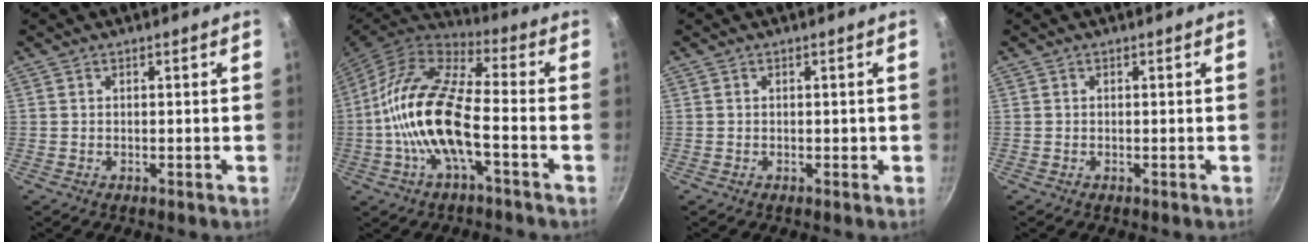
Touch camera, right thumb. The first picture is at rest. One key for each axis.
{"total": 17.1, "fx": -3.5, "fy": 6.5, "fz": 15.4, "tx": -0.292, "ty": 0.036, "tz": -0.084}
{"total": 0.5, "fx": -0.1, "fy": 0.4, "fz": 0.3, "tx": 0.003, "ty": 0.003, "tz": -0.001}
{"total": 0.0}